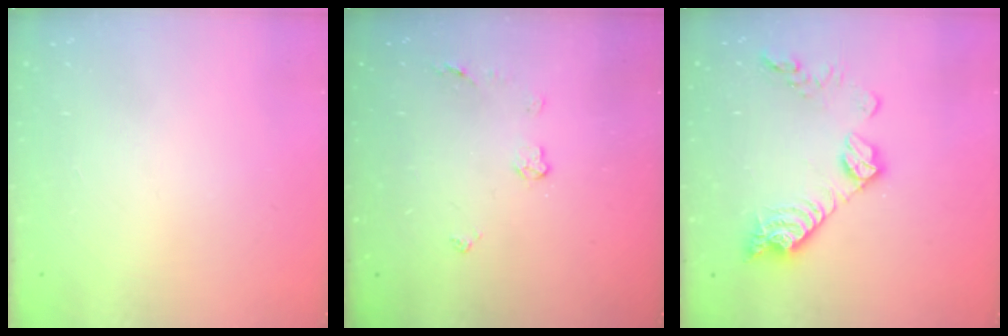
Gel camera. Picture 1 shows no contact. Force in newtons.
{"total": 5.1, "press": 5.1, "slide": 0.4}
{"total": 11.2, "press": 11.2, "slide": 0.4}